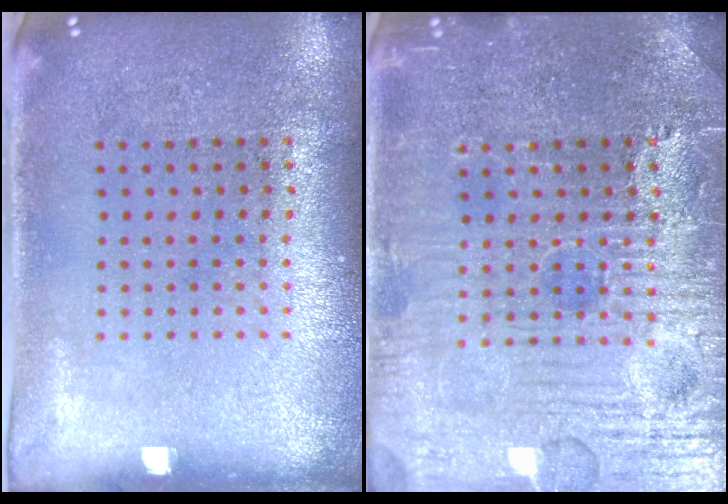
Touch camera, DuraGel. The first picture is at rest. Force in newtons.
{"total": 4.7, "press": 4.6, "slide": 0.4}